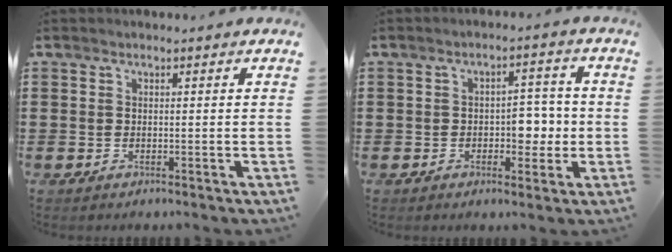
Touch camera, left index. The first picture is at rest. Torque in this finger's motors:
{"motor_torque": [0.20, 0.31, 0.32, 0.03]}